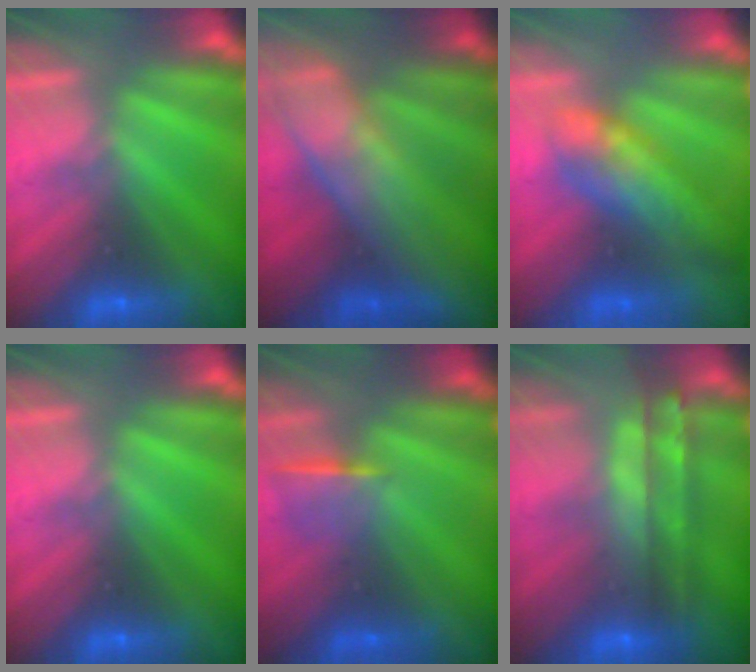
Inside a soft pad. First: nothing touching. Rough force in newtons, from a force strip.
{"total": 6.9}
{"total": 9.6}
{"total": 0.0}
{"total": 1.1}
{"total": 8.5}